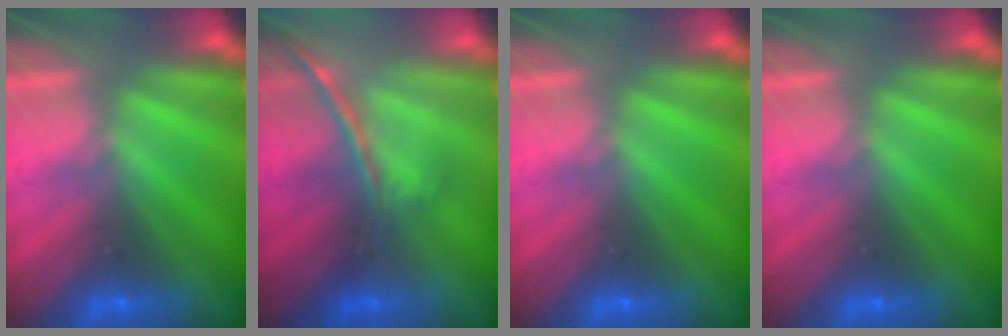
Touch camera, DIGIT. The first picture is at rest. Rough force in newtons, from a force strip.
{"total": 1.7}
{"total": 0.0}
{"total": 0.0}